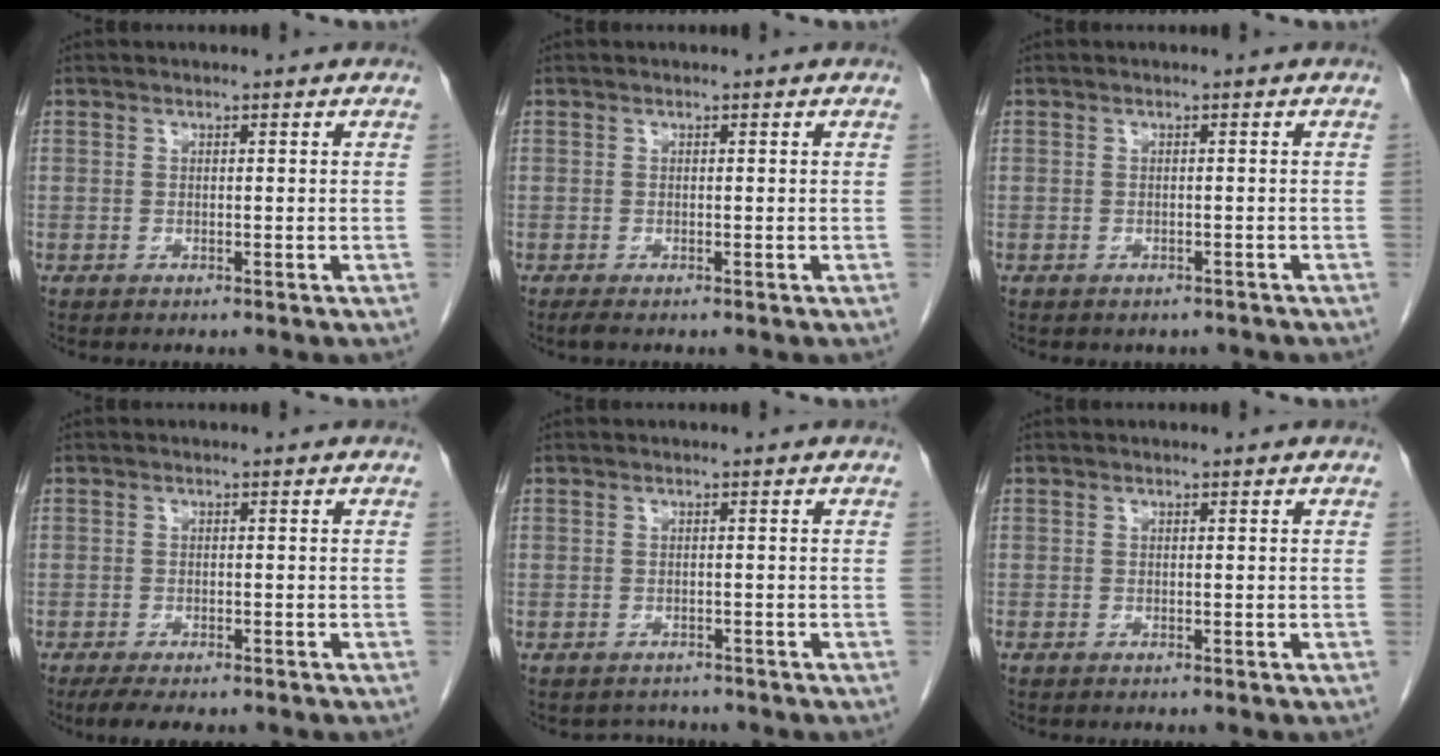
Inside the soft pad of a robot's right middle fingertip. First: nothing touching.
{"total": 0.8, "force": [-0.6, 0.1, 0.5], "torque": [-0.011, -0.003, -0.010]}
{"total": 2.2, "force": [-1.8, 1.1, 0.3], "torque": [-0.006, 0.001, -0.023]}
{"total": 5.5, "force": [-4.2, 1.9, 2.9], "torque": [-0.044, -0.011, -0.061]}
{"total": 2.2, "force": [-1.9, 1.0, -0.2], "torque": [0.000, -0.001, -0.029]}
{"total": 0.0}